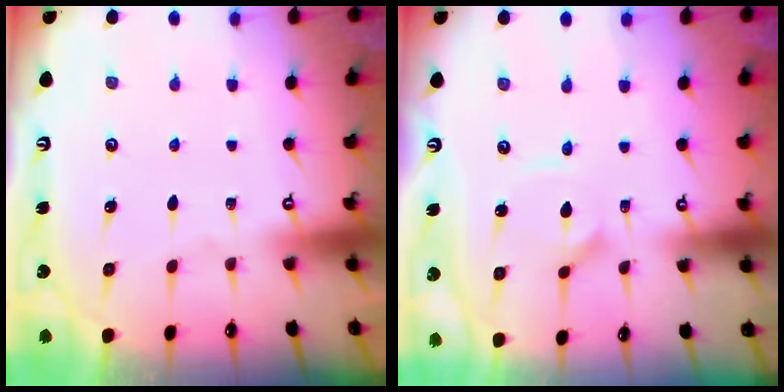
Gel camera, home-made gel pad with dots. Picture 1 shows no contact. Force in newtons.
{"total": 4.3, "press": 4.3, "slide": 0.5}